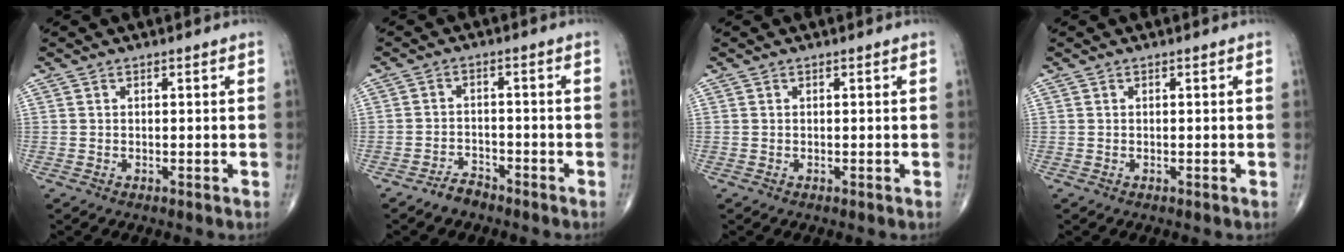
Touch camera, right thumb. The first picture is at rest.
{"total": 3.2, "force": [-2.8, 1.4, 0.7], "torque": [-0.009, 0.016, -0.050]}
{"total": 0.0}
{"total": 0.0}